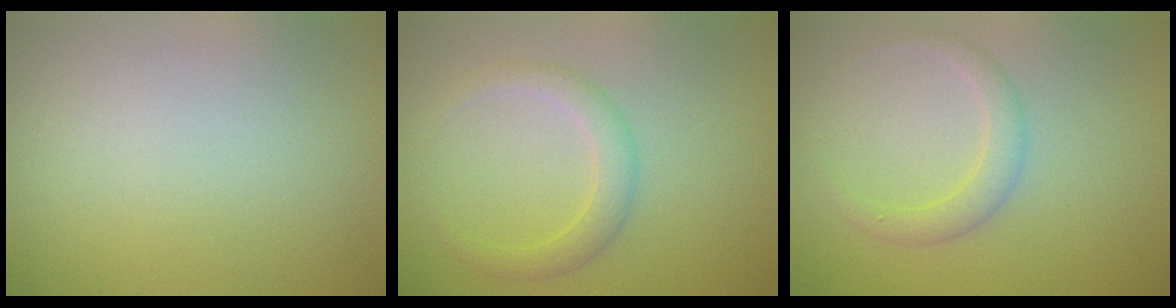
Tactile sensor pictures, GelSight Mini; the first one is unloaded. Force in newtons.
{"total": 2.3, "press": 2.3, "slide": 0.1}
{"total": 2.0, "press": 2.0, "slide": 0.2}